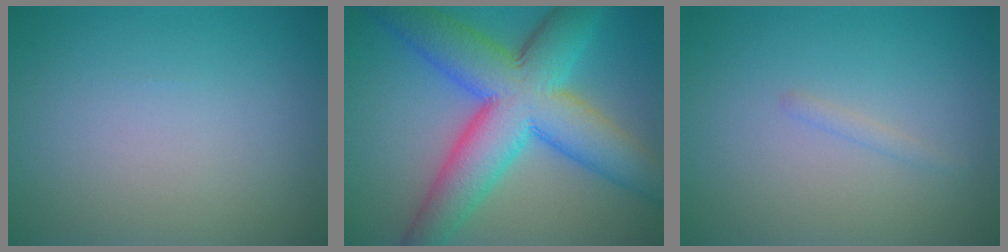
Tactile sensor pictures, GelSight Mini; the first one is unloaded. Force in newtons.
{"total": 12.0, "press": 12.0, "slide": 0.2}
{"total": 0.6, "press": 0.6, "slide": 0.0}